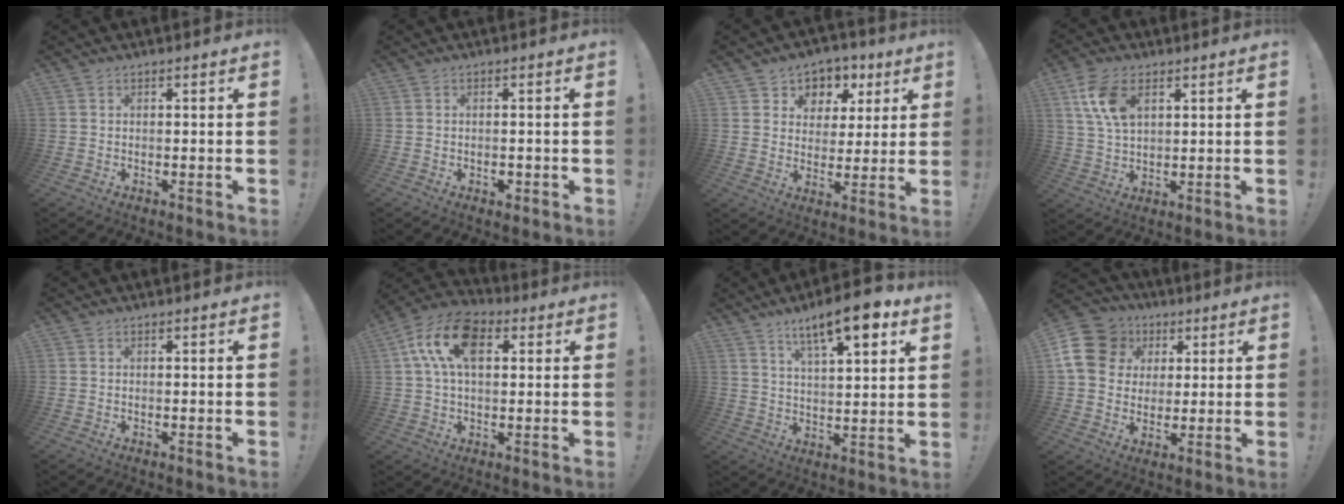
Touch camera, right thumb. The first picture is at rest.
{"total": 1.3, "force": [-0.8, 0.8, 0.8], "torque": [-0.009, 0.002, -0.013]}
{"total": 7.0, "force": [2.8, 6.2, 1.5], "torque": [-0.018, -0.025, 0.056]}
{"total": 10.3, "force": [4.6, 5.8, 7.1], "torque": [-0.139, -0.009, 0.087]}
{"total": 0.0}
{"total": 15.4, "force": [5.0, 9.0, 11.4], "torque": [-0.210, 0.005, 0.091]}
{"total": 13.0, "force": [8.0, 2.9, 9.9], "torque": [-0.159, -0.037, 0.129]}
{"total": 16.2, "force": [4.9, 13.6, 7.5], "torque": [-0.125, -0.014, 0.104]}